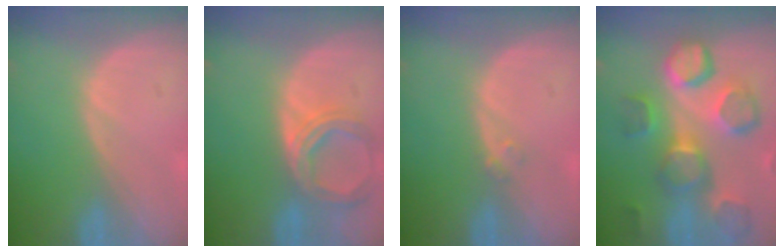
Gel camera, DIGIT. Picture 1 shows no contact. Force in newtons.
{"total": 6.9, "press": 6.3, "slide": 2.6}
{"total": 1.2, "press": 1.1, "slide": 0.6}
{"total": 11.9, "press": 10.9, "slide": 4.6}